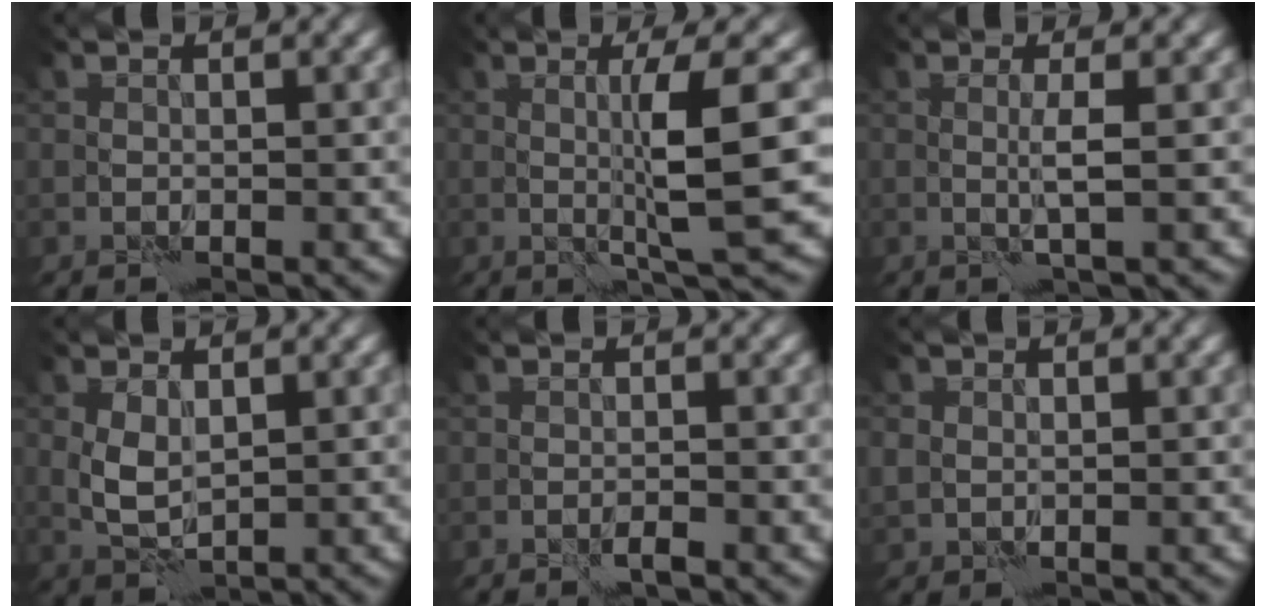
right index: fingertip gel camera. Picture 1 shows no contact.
{"total": 5.5, "force": [0.6, 0.2, 5.4], "torque": [-0.090, 0.000, 0.014]}
{"total": 1.5, "force": [0.4, -0.2, 1.4], "torque": [-0.029, -0.005, 0.005]}
{"total": 2.7, "force": [0.7, 1.5, 2.1], "torque": [-0.051, -0.004, 0.019]}
{"total": 0.7, "force": [-0.5, 0.0, 0.5], "torque": [-0.009, -0.001, -0.009]}
{"total": 1.6, "force": [0.6, 1.4, 0.6], "torque": [-0.013, -0.002, 0.014]}